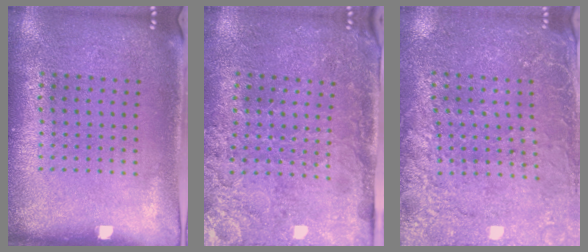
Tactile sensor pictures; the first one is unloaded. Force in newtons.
{"total": 3.3, "press": 3.2, "slide": 0.8}
{"total": 2.7, "press": 2.7, "slide": 0.5}